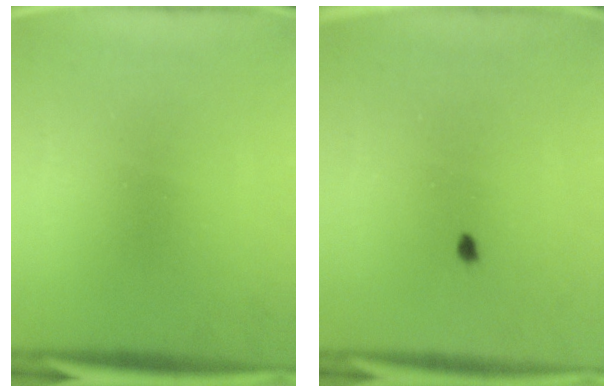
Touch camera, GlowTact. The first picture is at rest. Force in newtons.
{"total": 1.4}